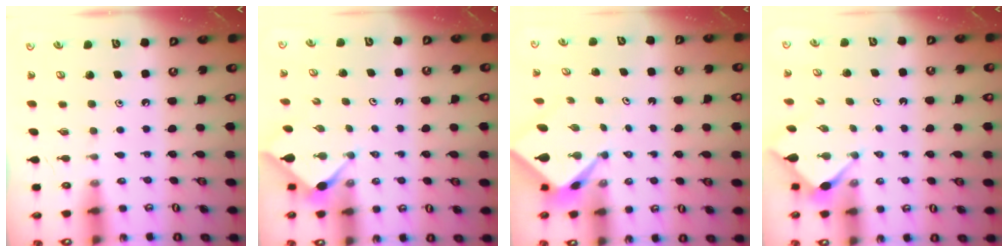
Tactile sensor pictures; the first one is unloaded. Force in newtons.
{"total": 2.9, "press": 2.8, "slide": 0.4}
{"total": 2.4, "press": 2.4, "slide": 0.2}
{"total": 2.8, "press": 2.8, "slide": 0.3}